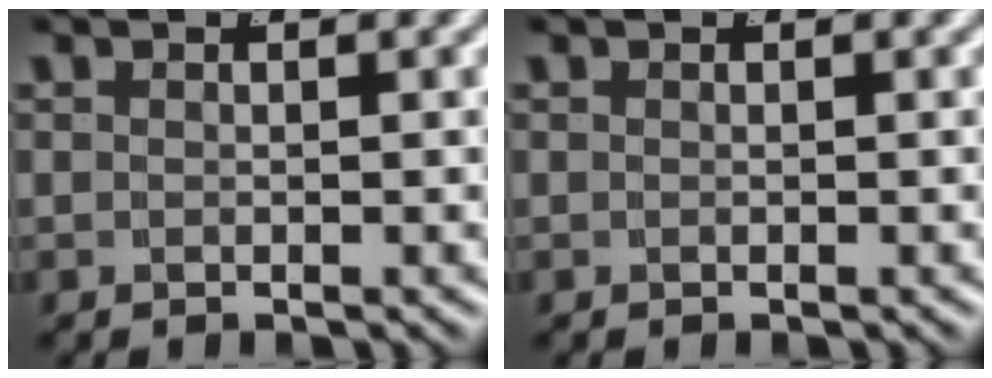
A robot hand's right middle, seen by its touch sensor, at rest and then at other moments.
{"total": 0.0}